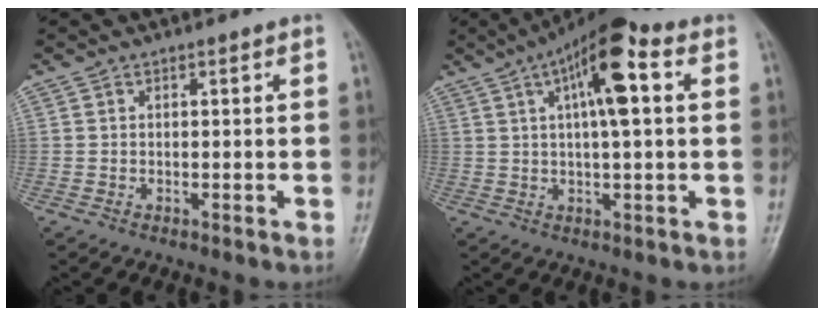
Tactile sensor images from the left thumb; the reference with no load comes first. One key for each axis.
{"total": 12.2, "fx": 3.7, "fy": 3.5, "fz": 11.1, "tx": -0.183, "ty": 0.020, "tz": 0.050}